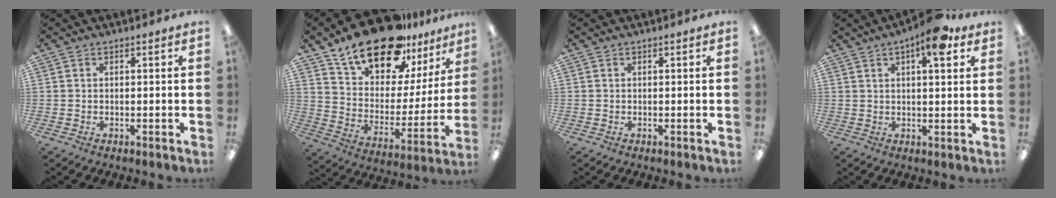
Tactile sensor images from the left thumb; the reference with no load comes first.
{"total": 19.7, "force": [15.9, 8.4, 8.1], "torque": [-0.149, -0.112, 0.282]}
{"total": 0.0}
{"total": 9.1, "force": [5.1, 3.0, 6.9], "torque": [-0.096, -0.017, 0.079]}